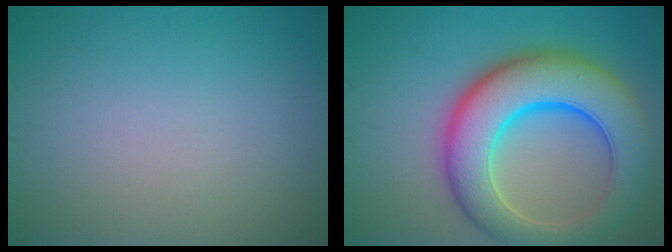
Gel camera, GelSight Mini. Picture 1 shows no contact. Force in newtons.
{"total": 10.9, "press": 10.9, "slide": 0.2}